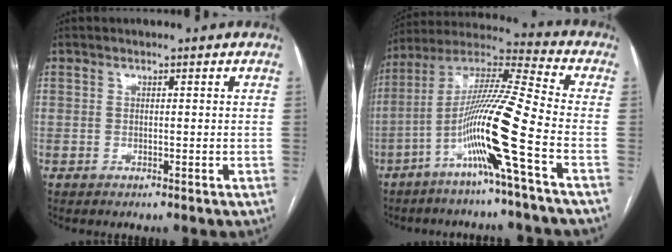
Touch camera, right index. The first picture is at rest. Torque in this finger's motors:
{"motor_torque": [2.14, 0.00, 1.05, 0.21]}